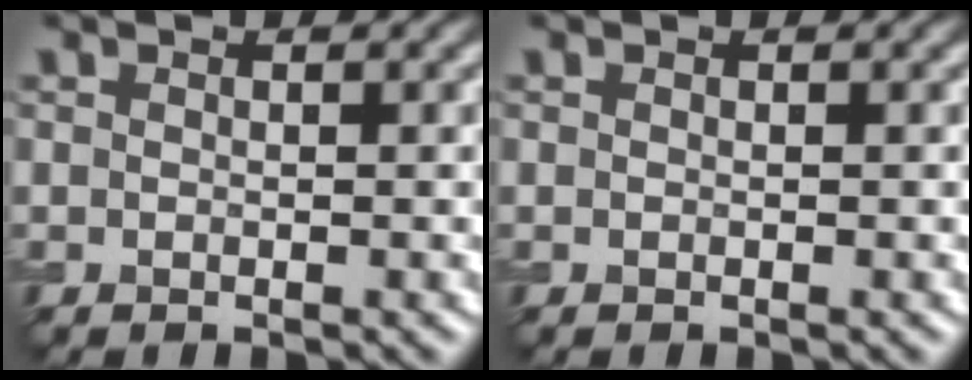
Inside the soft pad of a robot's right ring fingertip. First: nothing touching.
{"total": 0.0}